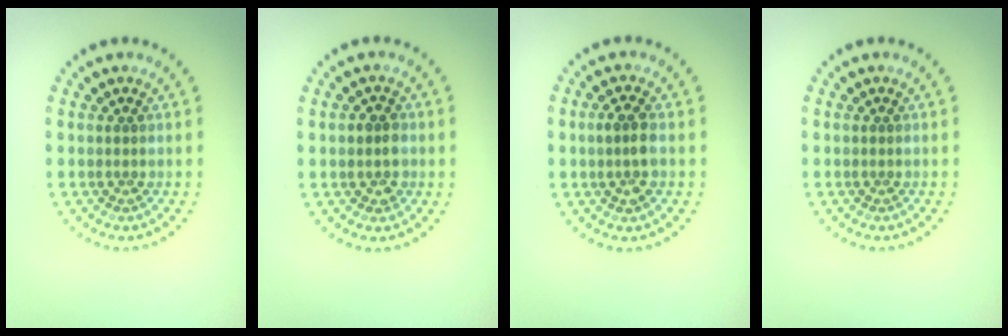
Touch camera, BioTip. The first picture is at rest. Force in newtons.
{"total": 1.9, "press": 1.8, "slide": 0.5}
{"total": 2.2, "press": 2.2, "slide": 0.4}
{"total": 0.0}